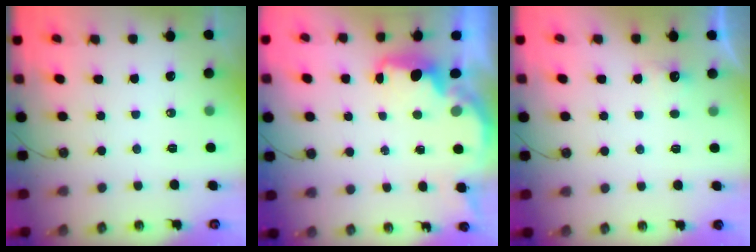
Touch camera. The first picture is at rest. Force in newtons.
{"total": 2.3, "press": 2.1, "slide": 0.8}
{"total": 3.7, "press": 3.6, "slide": 0.6}